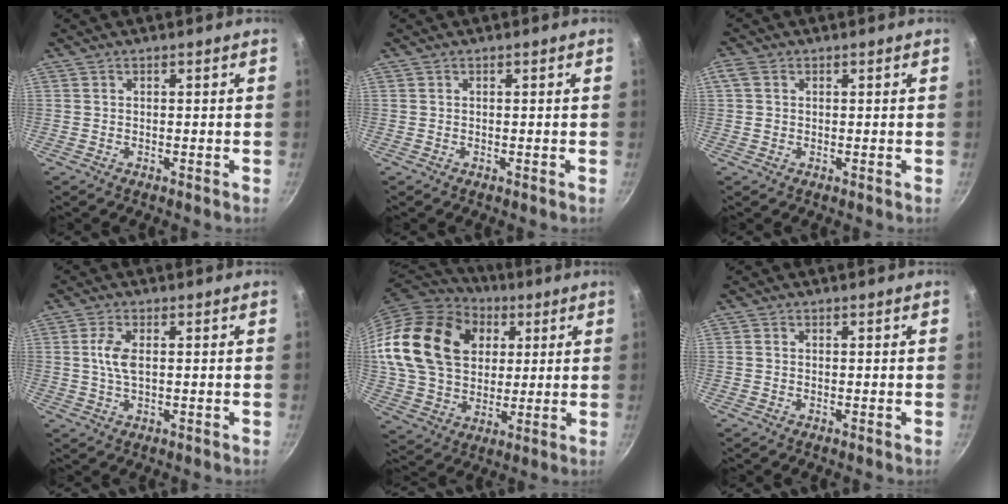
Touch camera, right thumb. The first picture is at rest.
{"total": 0.0}
{"total": 2.7, "force": [0.5, 2.2, 1.4], "torque": [-0.026, 0.003, 0.004]}
{"total": 4.6, "force": [0.6, 2.2, 4.0], "torque": [-0.085, 0.005, 0.010]}
{"total": 24.4, "force": [7.1, 18.0, 14.8], "torque": [-0.246, 0.002, 0.128]}
{"total": 0.6, "force": [0.0, 0.5, 0.2], "torque": [-0.003, 0.003, -0.002]}